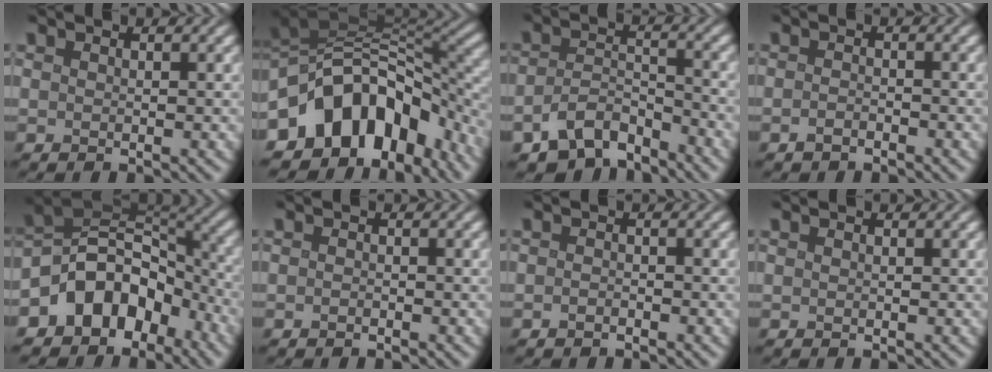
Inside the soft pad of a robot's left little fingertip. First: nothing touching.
{"total": 11.4, "force": [-6.0, 7.7, 5.8], "torque": [-0.091, 0.015, -0.122]}
{"total": 5.5, "force": [-4.5, 2.4, 2.0], "torque": [-0.033, -0.009, -0.086]}
{"total": 1.2, "force": [-1.1, 0.3, 0.2], "torque": [-0.004, -0.002, -0.024]}
{"total": 8.1, "force": [-4.5, 5.7, 3.5], "torque": [-0.037, 0.016, -0.103]}
{"total": 0.6, "force": [-0.6, 0.1, 0.0], "torque": [0.002, -0.002, -0.011]}
{"total": 0.9, "force": [-0.9, 0.2, 0.1], "torque": [-0.002, -0.002, -0.018]}
{"total": 0.0}